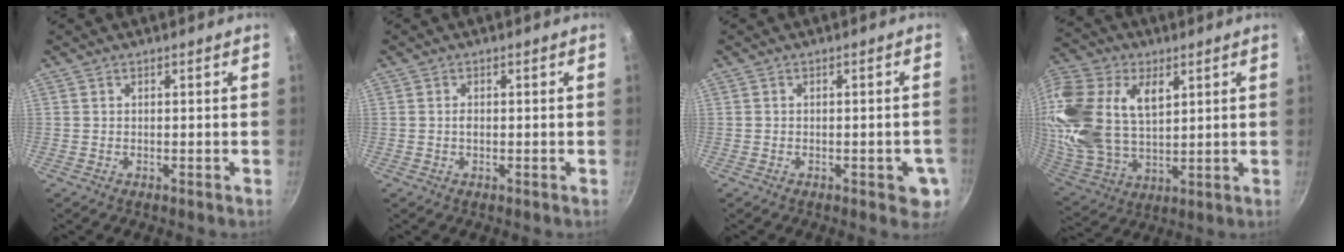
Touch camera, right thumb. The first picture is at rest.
{"total": 1.0, "force": [-0.1, 0.7, 0.8], "torque": [-0.013, 0.002, -0.002]}
{"total": 4.7, "force": [-1.5, 2.1, 3.9], "torque": [-0.028, 0.004, -0.018]}
{"total": 24.5, "force": [7.7, 15.6, 17.3], "torque": [-0.372, -0.009, 0.147]}